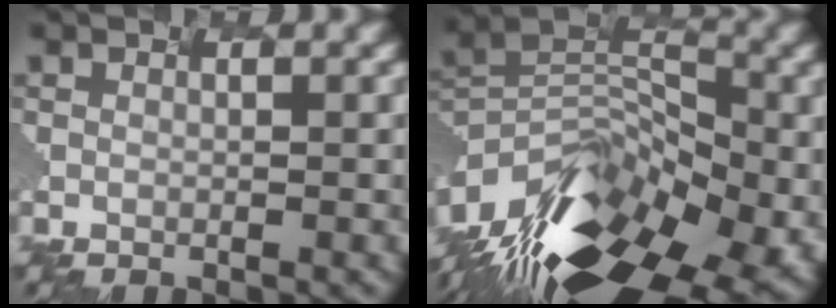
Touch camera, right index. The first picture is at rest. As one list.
[{"total": 15.4, "force": [-10.1, 7.4, 9.0], "torque": [-0.204, 0.001, -0.155]}]